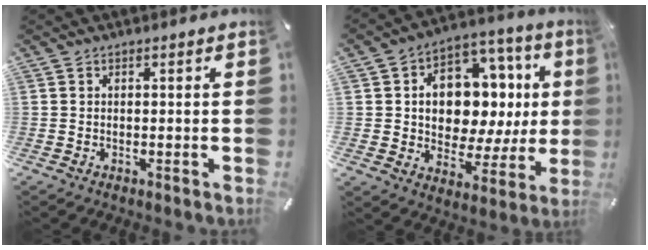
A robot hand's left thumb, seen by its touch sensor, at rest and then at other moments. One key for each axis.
{"total": 14.4, "fx": 2.8, "fy": 10.8, "fz": 9.2, "tx": -0.124, "ty": -0.030, "tz": 0.052}